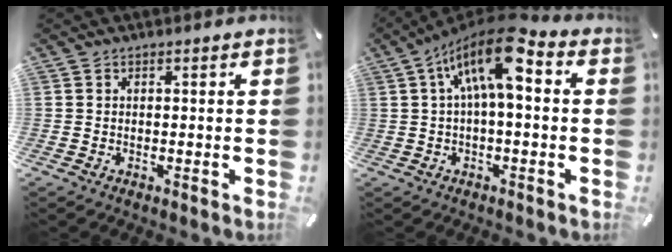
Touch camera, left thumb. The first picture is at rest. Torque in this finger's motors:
{"motor_torque": [0.32, 1.51, 1.49, -1.29, 0.54]}